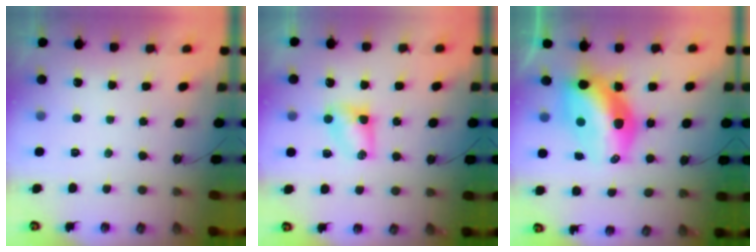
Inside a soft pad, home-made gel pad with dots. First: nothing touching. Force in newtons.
{"total": 4.8, "press": 4.7, "slide": 0.4}
{"total": 14.2, "press": 14.1, "slide": 1.1}